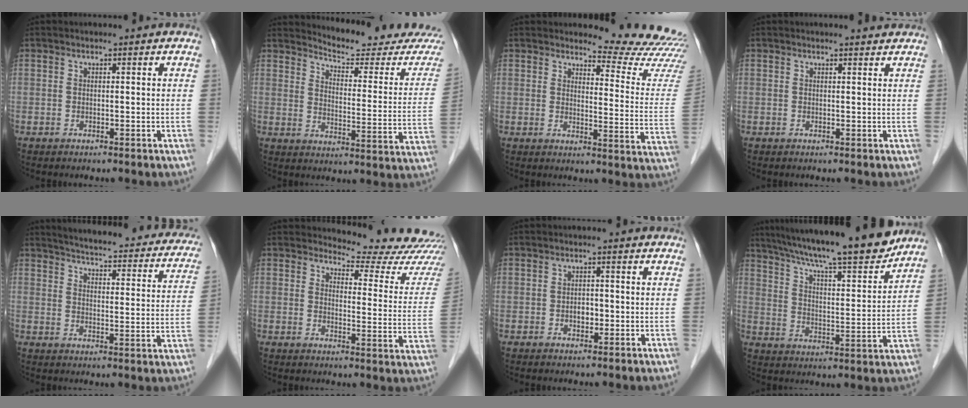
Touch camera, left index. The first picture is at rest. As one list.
[{"total": 16.4, "force": [16.2, 0.3, 3.0], "torque": [-0.042, -0.096, 0.190]}, {"total": 13.7, "force": [13.6, -0.4, 2.0], "torque": [-0.014, -0.132, 0.134]}, {"total": 1.6, "force": [1.6, 0.0, 0.3], "torque": [-0.011, -0.001, 0.018]}, {"total": 26.6, "force": [23.8, 5.1, 10.7], "torque": [-0.144, -0.040, 0.274]}, {"total": 14.6, "force": [14.4, 1.0, 2.4], "torque": [-0.016, -0.102, 0.147]}, {"total": 1.8, "force": [-0.5, 1.2, 1.2], "torque": [-0.018, 0.004, -0.006]}, {"total": 20.2, "force": [17.6, 0.9, 9.8], "torque": [-0.164, -0.006, 0.265]}]